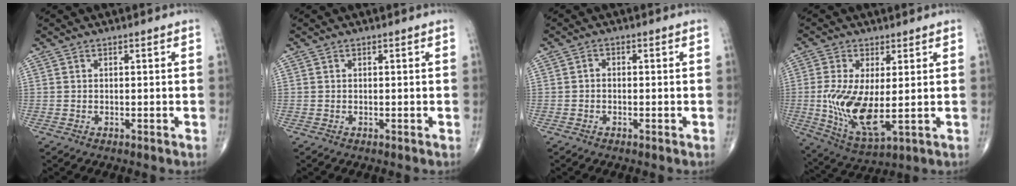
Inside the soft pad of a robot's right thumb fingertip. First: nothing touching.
{"total": 0.0}
{"total": 1.0, "force": [-0.4, 0.7, 0.6], "torque": [-0.002, 0.005, -0.012]}
{"total": 12.7, "force": [-0.7, 5.1, 11.6], "torque": [-0.233, -0.027, 0.001]}